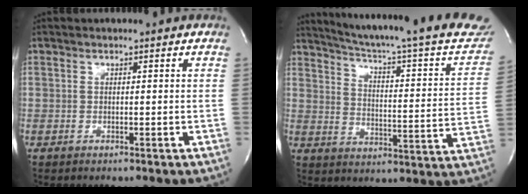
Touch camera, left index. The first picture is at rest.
{"total": 28.4, "force": [24.6, 2.9, 13.9], "torque": [-0.202, -0.060, 0.304]}